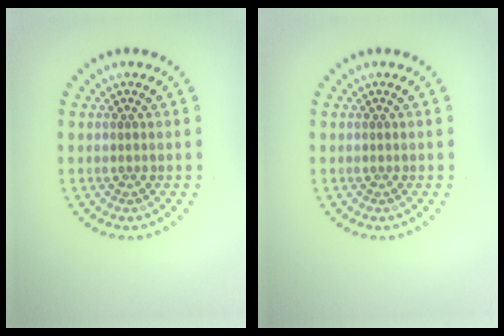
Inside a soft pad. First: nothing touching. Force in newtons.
{"total": 0.0}